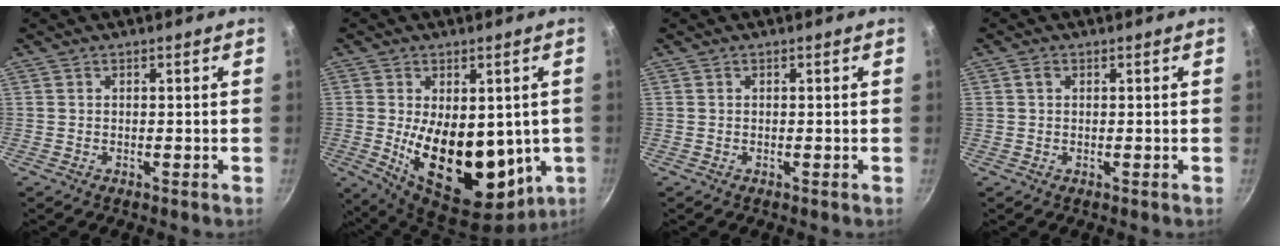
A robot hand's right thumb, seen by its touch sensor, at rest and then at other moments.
{"total": 19.8, "force": [-1.1, 11.2, 16.3], "torque": [-0.235, -0.032, 0.010]}
{"total": 0.0}
{"total": 1.2, "force": [0.4, 0.9, 0.7], "torque": [-0.009, 0.005, 0.007]}